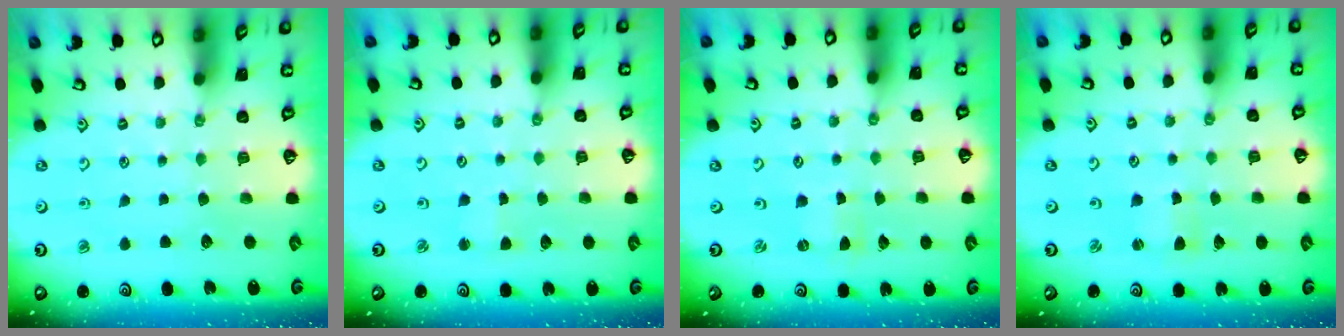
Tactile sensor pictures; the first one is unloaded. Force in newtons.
{"total": 1.7, "press": 1.7, "slide": 0.1}
{"total": 0.0}
{"total": 1.3, "press": 1.2, "slide": 0.2}